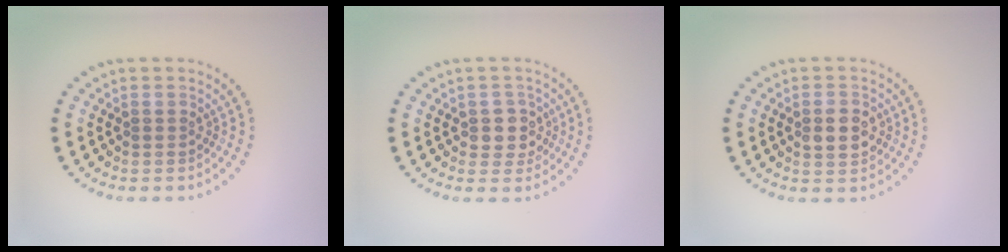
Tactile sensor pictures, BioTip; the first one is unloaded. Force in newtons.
{"total": 2.4, "press": 2.1, "slide": 1.2}
{"total": 2.4, "press": 2.3, "slide": 0.2}